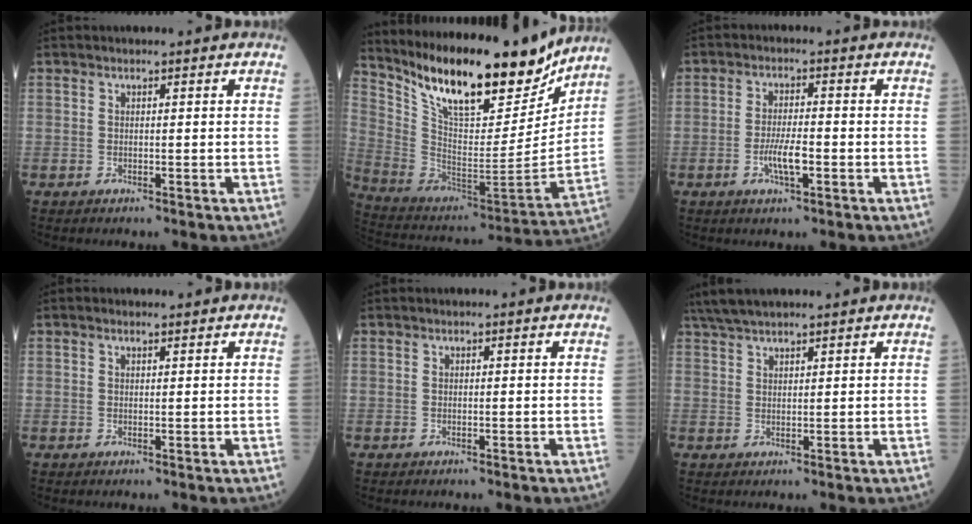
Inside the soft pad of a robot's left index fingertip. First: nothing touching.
{"total": 22.8, "force": [18.4, 5.7, 12.2], "torque": [-0.219, -0.031, 0.307]}
{"total": 4.3, "force": [-1.5, 0.9, 4.0], "torque": [-0.080, -0.001, -0.028]}
{"total": 0.7, "force": [0.6, 0.2, 0.3], "torque": [-0.014, 0.004, 0.010]}
{"total": 0.0}
{"total": 6.1, "force": [5.3, 0.5, 3.0], "torque": [-0.057, 0.035, 0.100]}